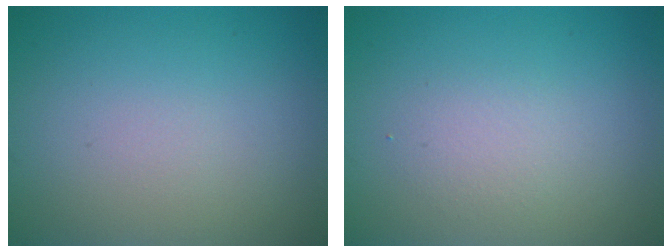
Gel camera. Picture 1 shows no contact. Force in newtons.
{"total": 1.5, "press": 1.5, "slide": 0.1}